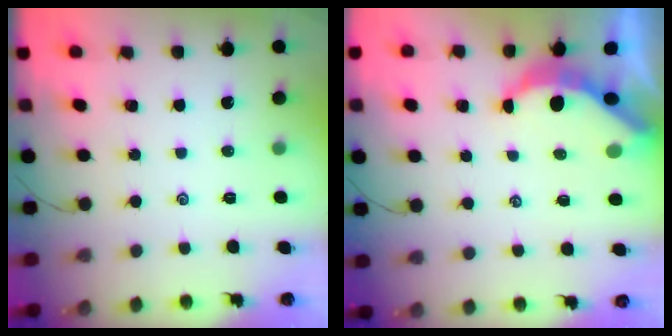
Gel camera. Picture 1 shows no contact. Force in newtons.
{"total": 5.8, "press": 5.7, "slide": 0.8}